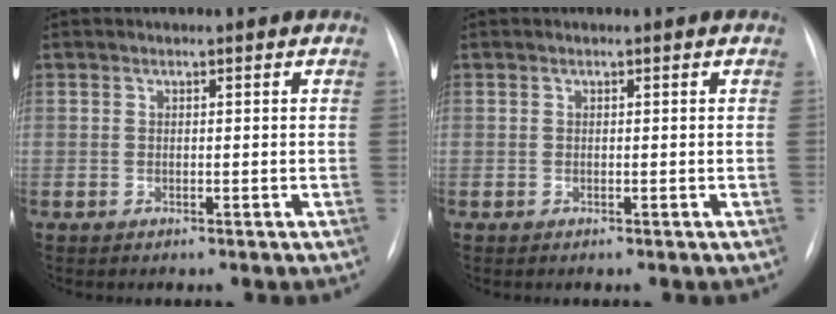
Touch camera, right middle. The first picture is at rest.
{"total": 0.0}